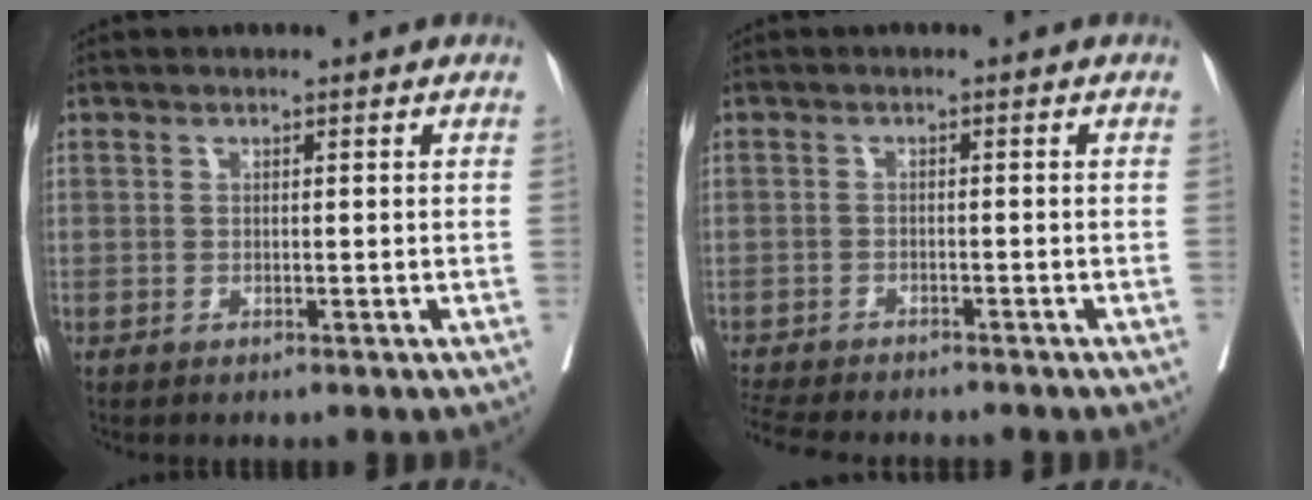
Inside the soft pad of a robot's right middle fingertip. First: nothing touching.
{"total": 10.4, "force": [-9.4, 2.1, 4.1], "torque": [-0.074, -0.014, -0.137]}